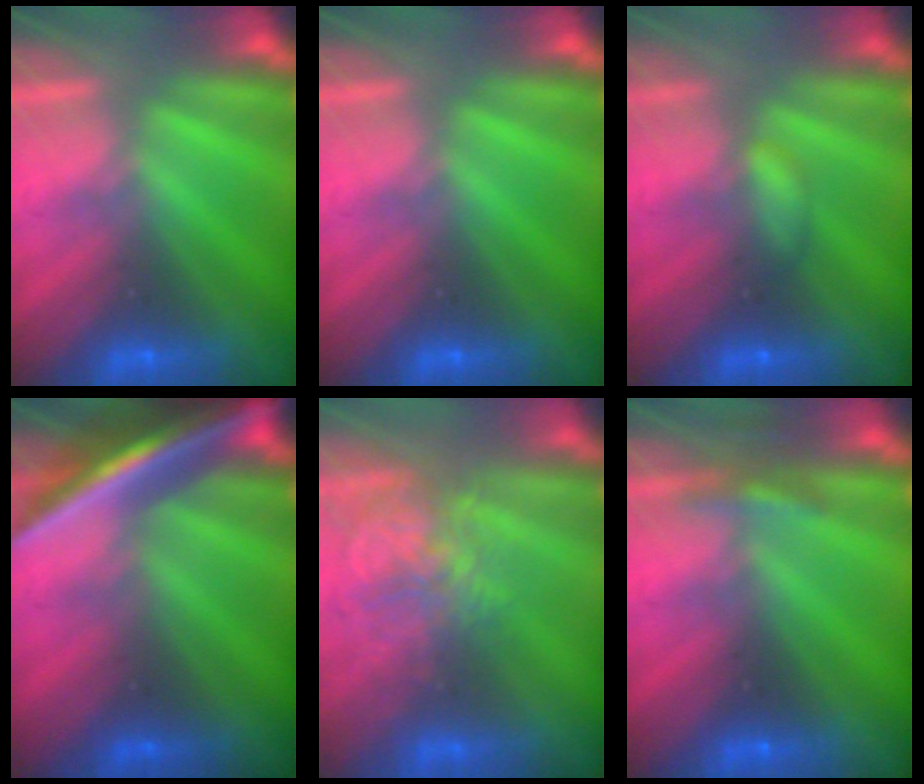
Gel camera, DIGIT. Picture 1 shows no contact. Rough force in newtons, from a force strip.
{"total": 0.0}
{"total": 2.1}
{"total": 7.1}
{"total": 3.6}
{"total": 3.0}